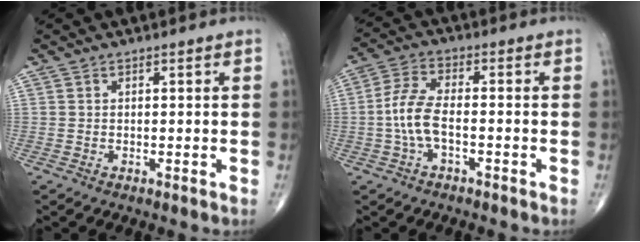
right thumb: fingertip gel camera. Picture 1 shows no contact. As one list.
[{"total": 7.0, "force": [-1.7, 3.1, 6.1], "torque": [-0.140, 0.024, -0.036]}]